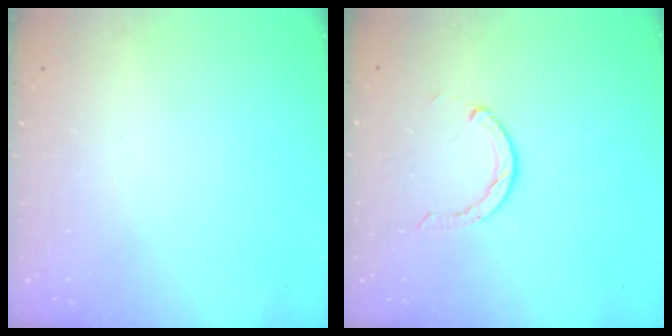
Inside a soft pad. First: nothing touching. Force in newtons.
{"total": 2.2, "press": 2.2, "slide": 0.3}